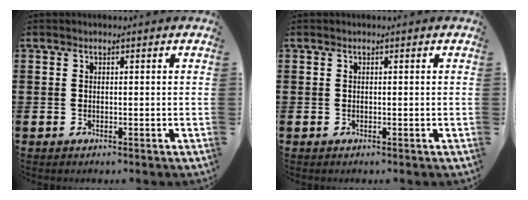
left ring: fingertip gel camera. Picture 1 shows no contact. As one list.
[{"total": 0.0}]